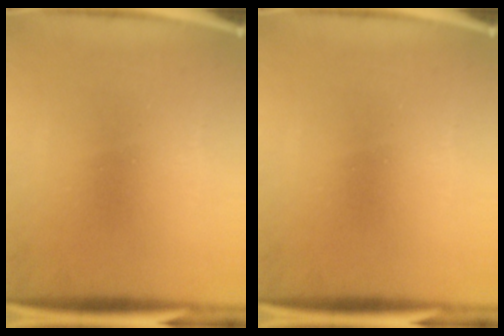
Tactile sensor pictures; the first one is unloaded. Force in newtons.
{"total": 0.0}